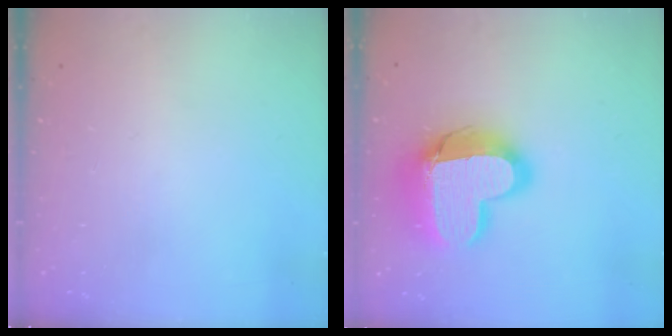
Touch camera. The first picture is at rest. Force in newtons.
{"total": 18.9, "press": 18.9, "slide": 1.2}